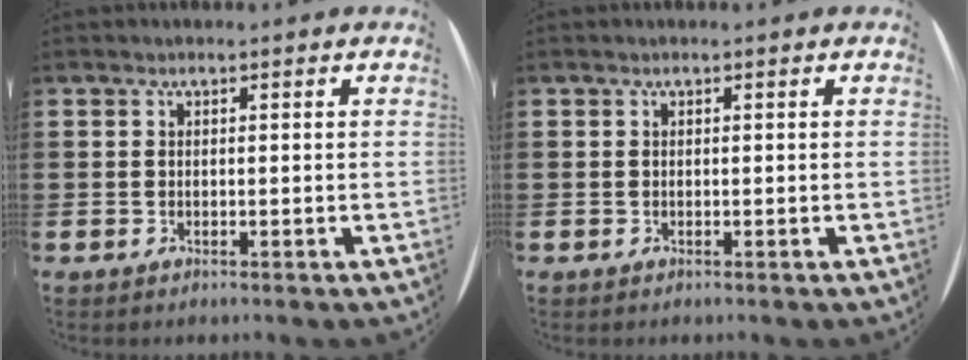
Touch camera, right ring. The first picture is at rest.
{"total": 0.0}